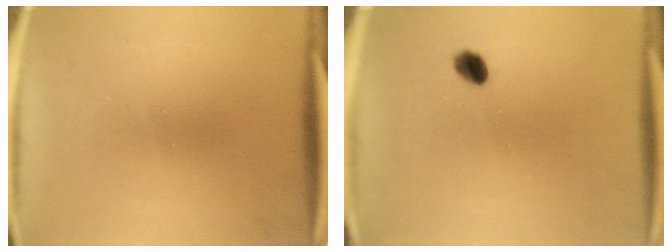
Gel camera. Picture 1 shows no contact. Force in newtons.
{"total": 2.8}